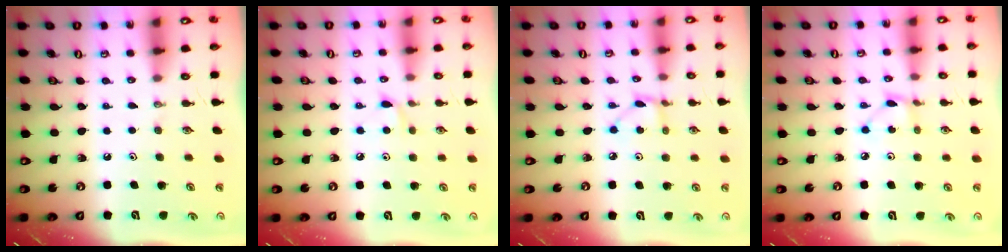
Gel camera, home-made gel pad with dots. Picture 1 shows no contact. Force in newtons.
{"total": 5.7, "press": 5.7, "slide": 0.8}
{"total": 4.0, "press": 4.0, "slide": 0.5}
{"total": 2.7, "press": 2.6, "slide": 0.3}